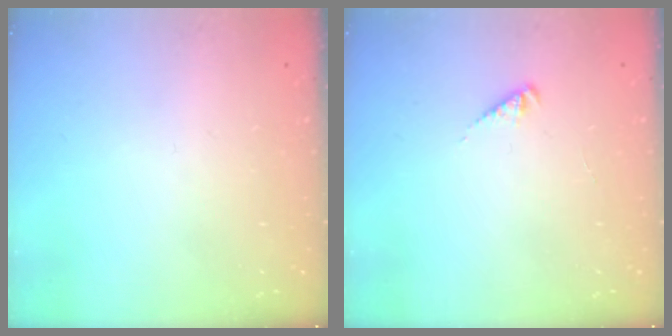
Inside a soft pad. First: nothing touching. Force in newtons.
{"total": 1.9, "press": 1.9, "slide": 0.3}